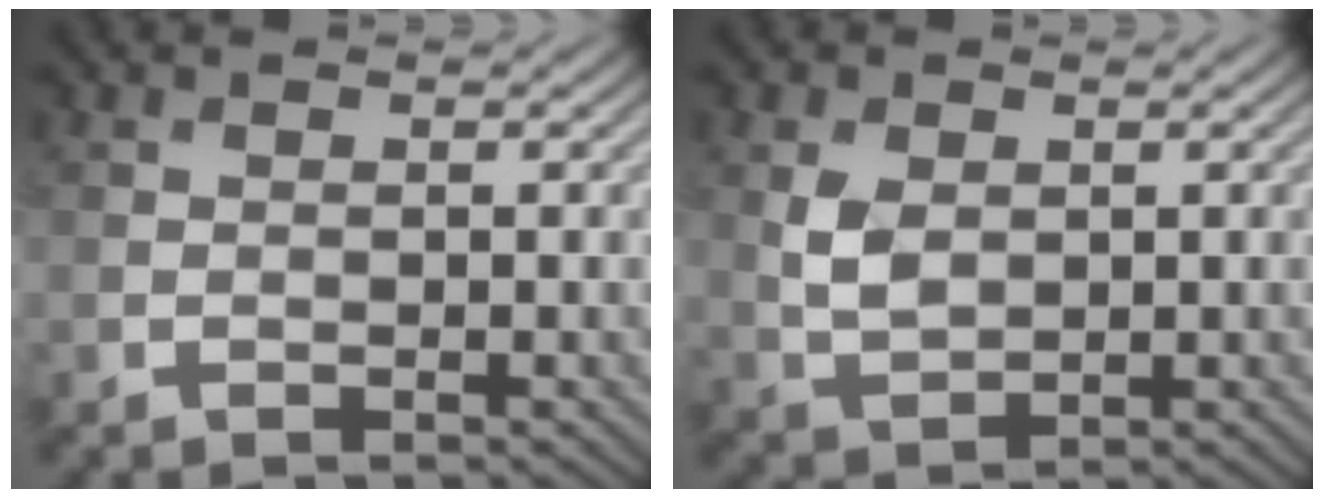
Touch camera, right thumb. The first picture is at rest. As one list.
[{"total": 3.7, "force": [0.8, 2.5, 2.6], "torque": [-0.063, -0.002, 0.018]}]